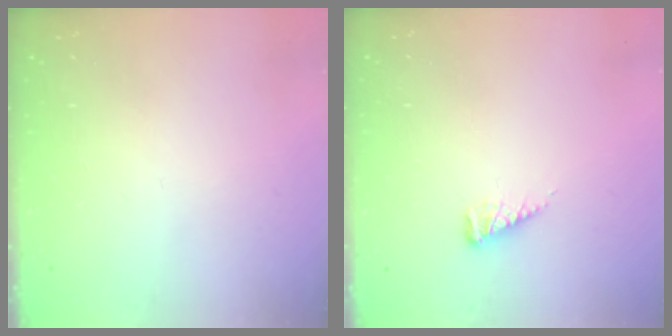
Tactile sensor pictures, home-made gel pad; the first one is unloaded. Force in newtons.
{"total": 3.8, "press": 3.8, "slide": 0.5}